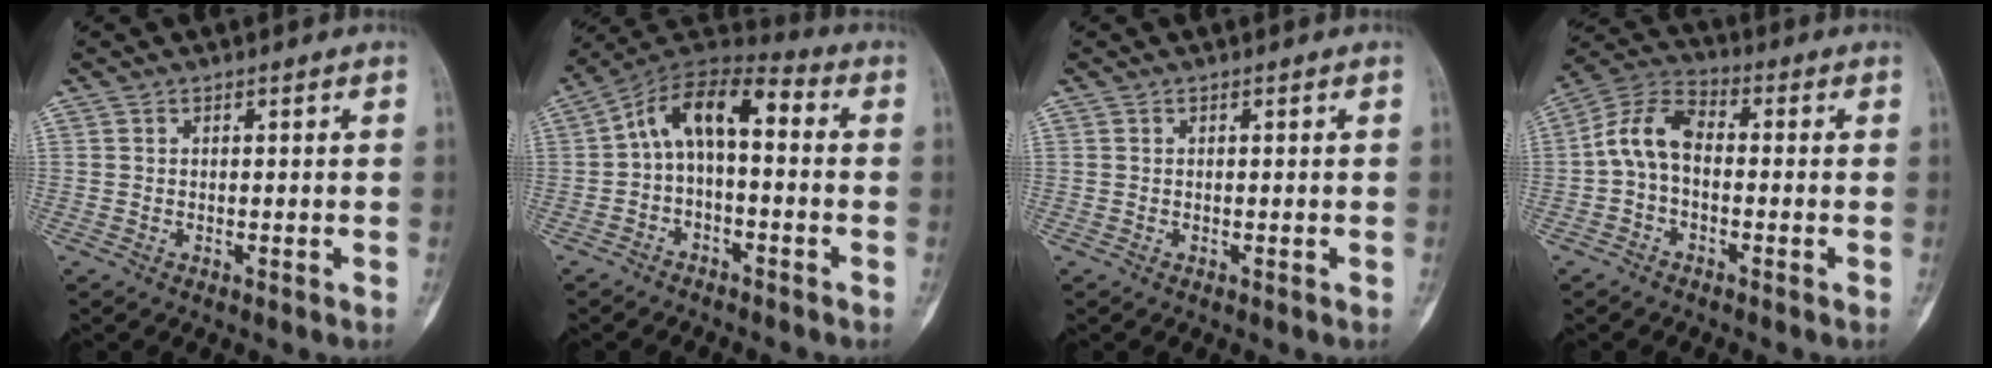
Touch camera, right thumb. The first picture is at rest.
{"total": 11.4, "force": [0.0, 6.0, 9.7], "torque": [-0.153, 0.056, -0.015]}
{"total": 0.0}
{"total": 8.6, "force": [-0.8, 5.4, 6.7], "torque": [-0.122, 0.030, -0.031]}